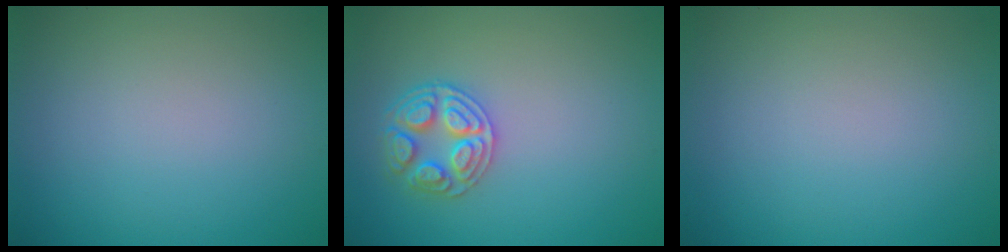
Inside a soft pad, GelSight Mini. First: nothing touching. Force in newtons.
{"total": 3.5, "press": 3.3, "slide": 1.1}
{"total": 0.0}